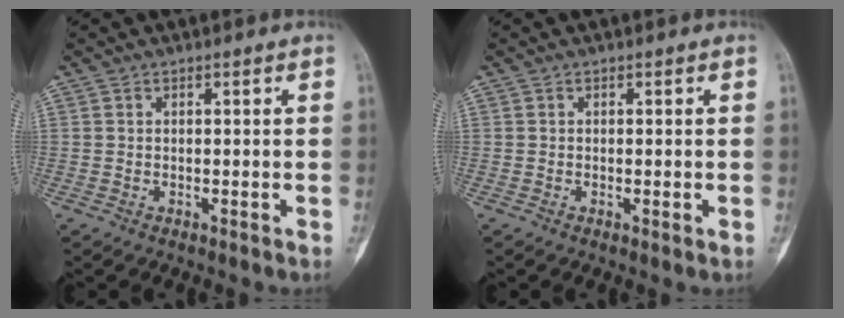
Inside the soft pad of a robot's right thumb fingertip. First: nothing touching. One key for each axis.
{"total": 1.0, "fx": -0.2, "fy": 0.3, "fz": 0.9, "tx": -0.014, "ty": -0.003, "tz": -0.002}